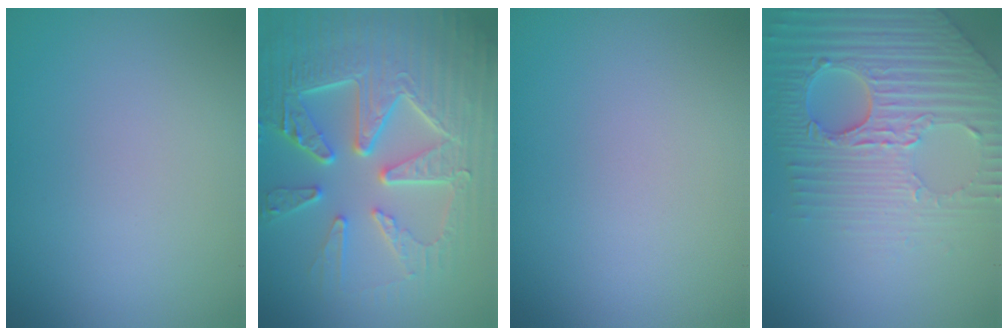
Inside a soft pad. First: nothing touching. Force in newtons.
{"total": 9.3, "press": 6.7, "slide": 6.4}
{"total": 0.0}
{"total": 5.8, "press": 5.1, "slide": 2.9}